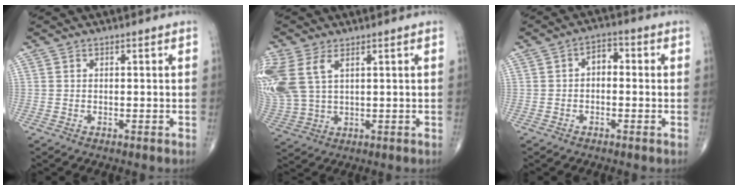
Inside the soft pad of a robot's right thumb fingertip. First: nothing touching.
{"total": 13.0, "force": [4.7, 7.6, 9.4], "torque": [-0.255, 0.000, 0.107]}
{"total": 3.9, "force": [-0.1, 2.5, 2.9], "torque": [-0.031, 0.017, -0.014]}